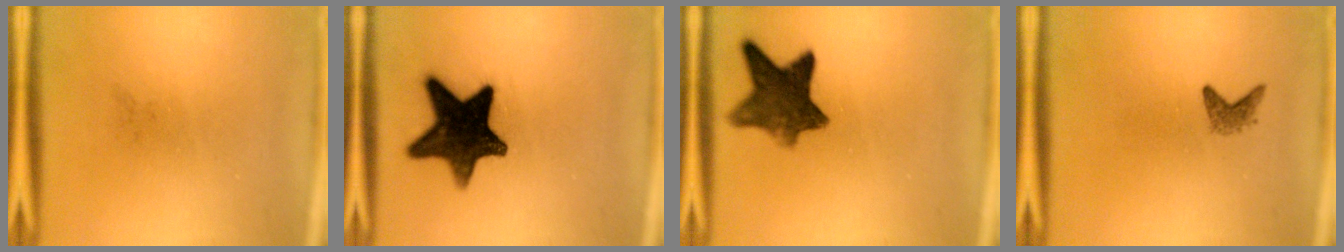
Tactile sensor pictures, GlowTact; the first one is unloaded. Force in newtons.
{"total": 14.7}
{"total": 9.1}
{"total": 1.4}